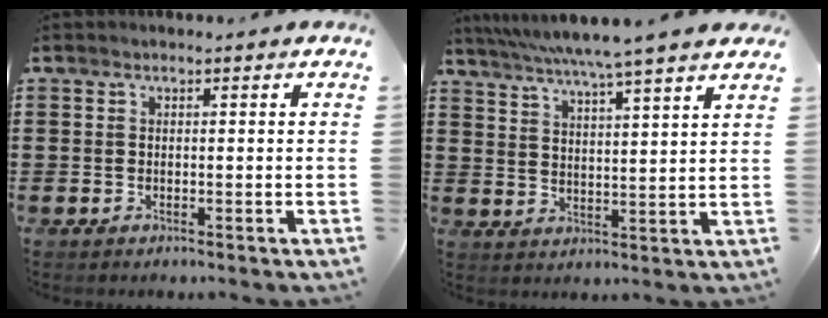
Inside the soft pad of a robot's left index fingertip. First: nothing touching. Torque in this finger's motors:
{"motor_torque": [0.82, 0.58, 1.05, 0.21]}